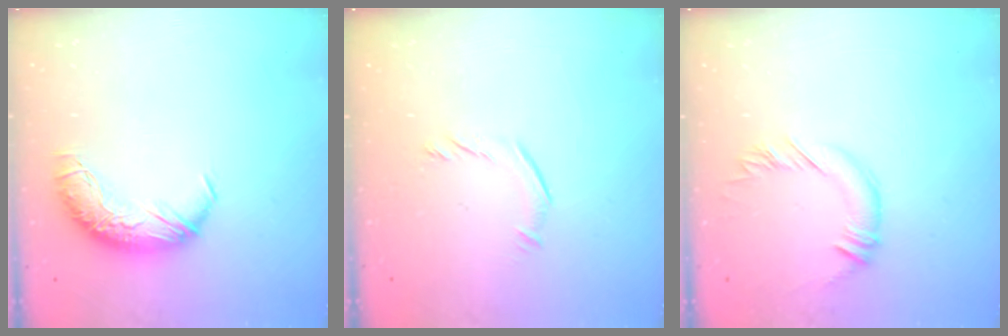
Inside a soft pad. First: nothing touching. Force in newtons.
{"total": 5.2, "press": 5.0, "slide": 1.4}
{"total": 2.8, "press": 2.8, "slide": 0.2}